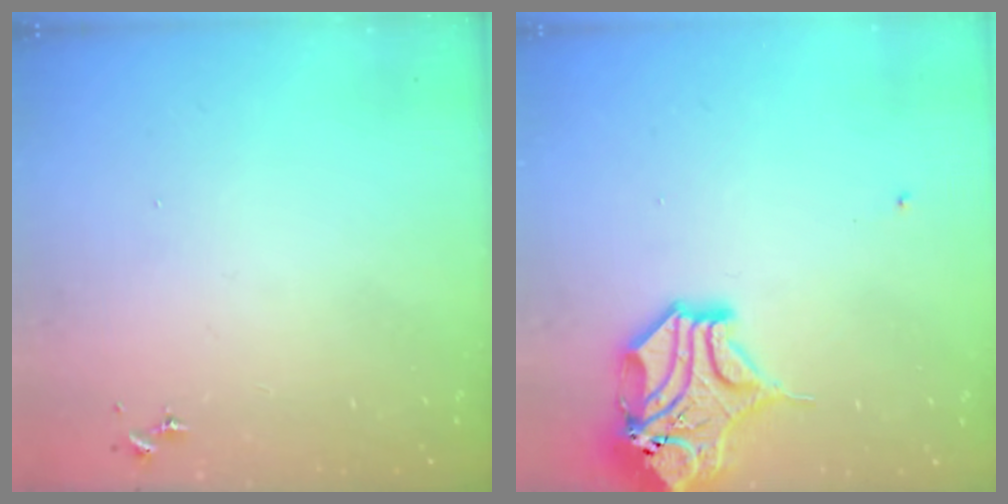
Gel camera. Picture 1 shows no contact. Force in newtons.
{"total": 14.3, "press": 14.1, "slide": 2.1}